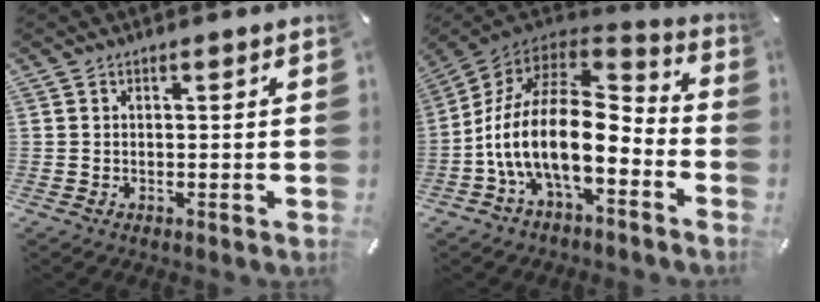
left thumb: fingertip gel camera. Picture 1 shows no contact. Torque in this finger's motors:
{"motor_torque": [0.23, 2.59, 1.67, -0.75, 0.99]}